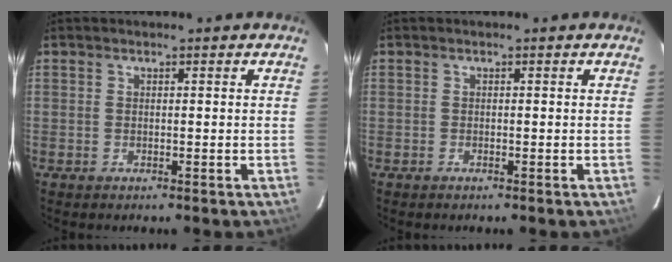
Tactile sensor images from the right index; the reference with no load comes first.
{"total": 0.0}